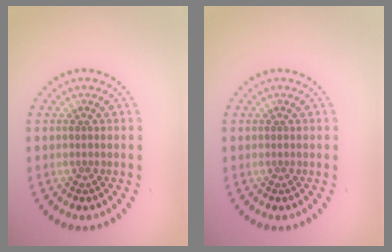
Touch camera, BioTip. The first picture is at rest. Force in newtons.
{"total": 0.0}